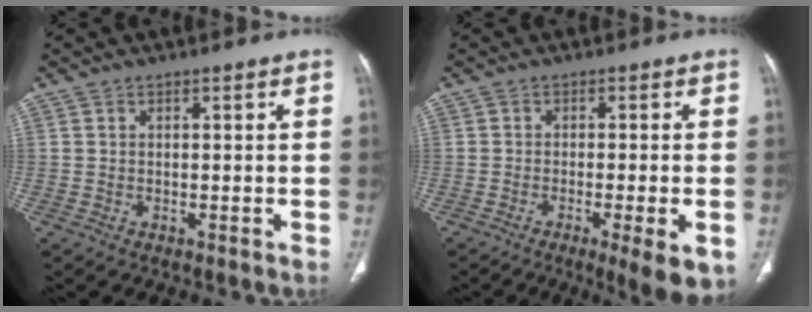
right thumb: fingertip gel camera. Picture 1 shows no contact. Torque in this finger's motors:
{"motor_torque": [0.44, 0.65, -0.14, -0.15, 0.08]}